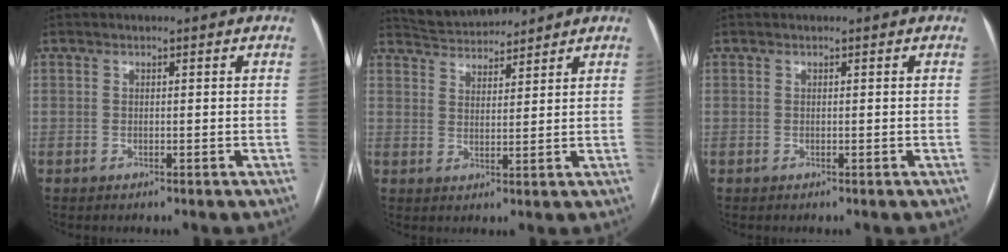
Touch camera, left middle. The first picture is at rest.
{"total": 6.3, "force": [6.2, 0.8, 0.7], "torque": [-0.020, 0.022, 0.107]}
{"total": 0.0}